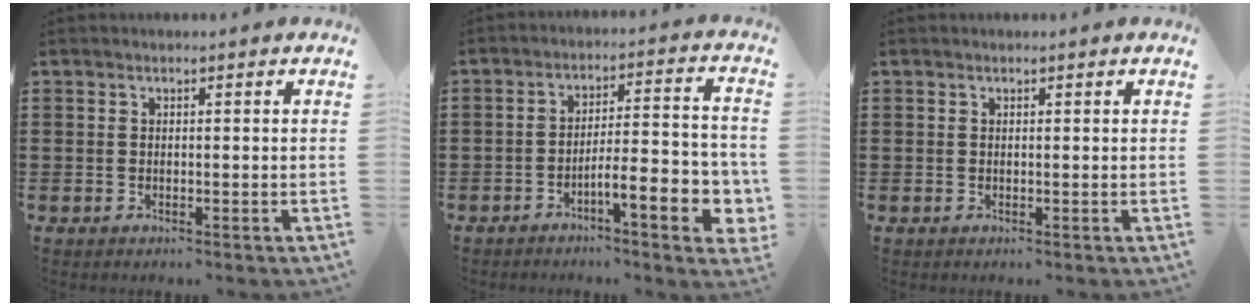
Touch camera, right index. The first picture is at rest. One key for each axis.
{"total": 8.2, "fx": -3.9, "fy": 1.7, "fz": 7.0, "tx": -0.107, "ty": -0.008, "tz": -0.068}
{"total": 0.0}